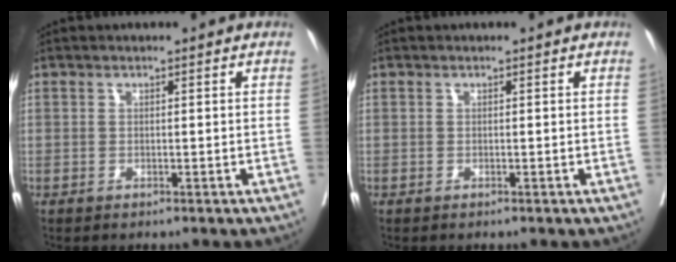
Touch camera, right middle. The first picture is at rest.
{"total": 0.0}